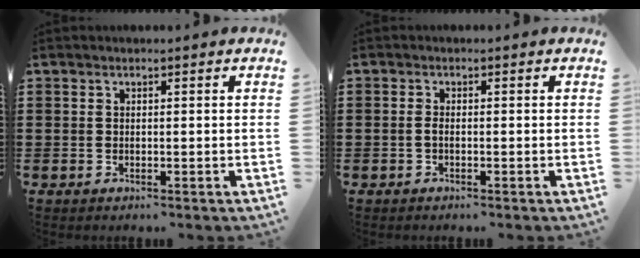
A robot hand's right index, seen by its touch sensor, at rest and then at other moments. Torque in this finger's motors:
{"motor_torque": [0.47, 1.37, 0.08, 0.04]}